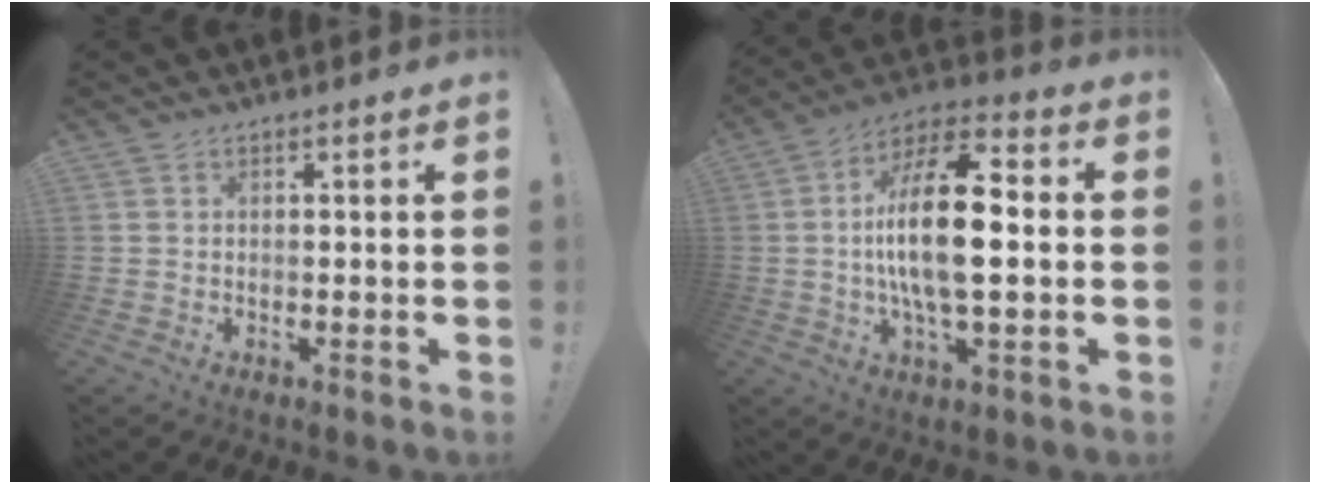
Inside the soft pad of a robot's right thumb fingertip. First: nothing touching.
{"total": 18.4, "force": [-0.8, 7.0, 17.0], "torque": [-0.320, 0.001, -0.024]}